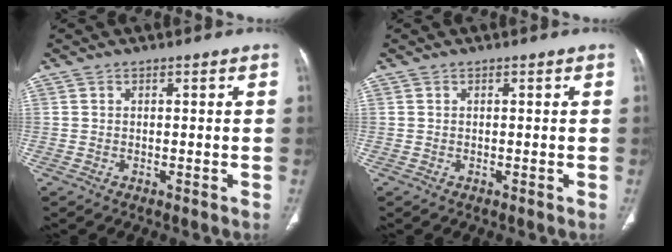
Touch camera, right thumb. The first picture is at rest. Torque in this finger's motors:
{"motor_torque": [0.00, 0.00, 0.00, 0.00, 0.02]}